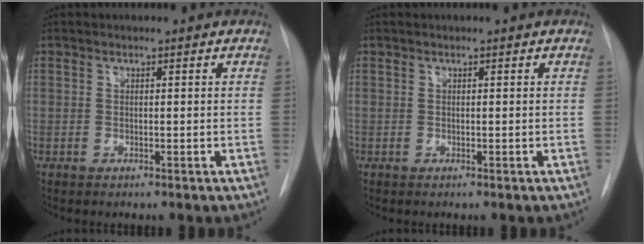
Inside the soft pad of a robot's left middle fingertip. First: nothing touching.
{"total": 0.0}